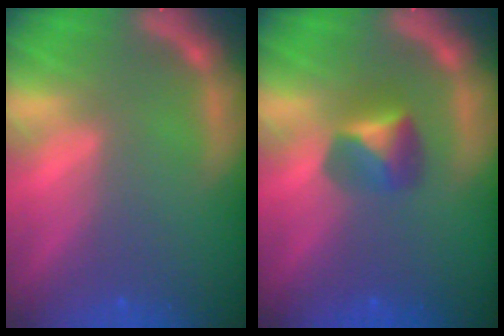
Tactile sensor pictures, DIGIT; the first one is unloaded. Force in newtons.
{"total": 2.9}